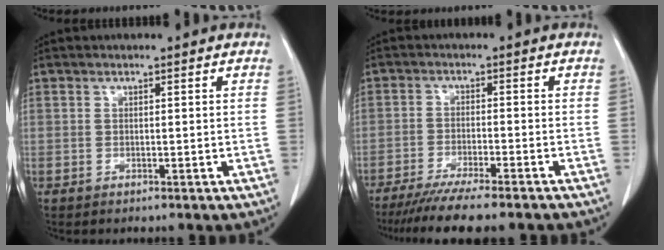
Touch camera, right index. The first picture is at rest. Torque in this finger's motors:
{"motor_torque": [1.08, -1.05, 0.44, 0.17]}